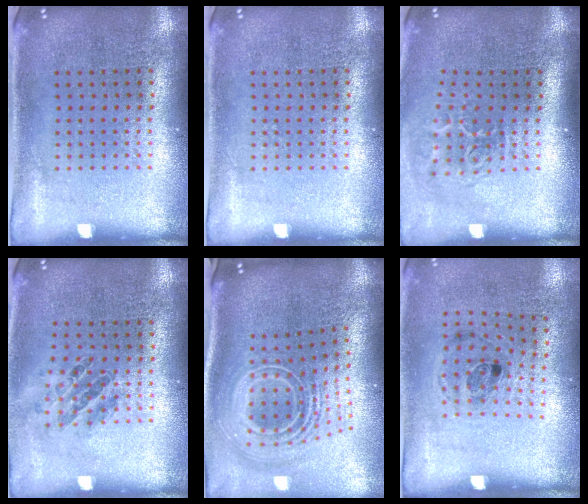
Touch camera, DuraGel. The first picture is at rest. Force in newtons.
{"total": 0.0}
{"total": 1.9, "press": 1.2, "slide": 1.5}
{"total": 1.0, "press": 0.9, "slide": 0.3}
{"total": 3.0, "press": 1.9, "slide": 2.3}
{"total": 1.2, "press": 0.8, "slide": 0.9}